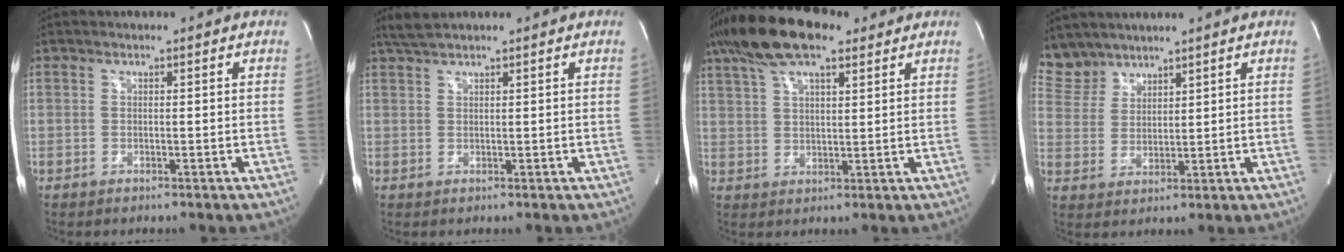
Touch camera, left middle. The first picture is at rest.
{"total": 2.6, "force": [2.4, -0.1, 1.2], "torque": [-0.029, 0.013, 0.049]}
{"total": 13.1, "force": [9.0, 4.1, 8.6], "torque": [-0.172, 0.036, 0.164]}
{"total": 5.3, "force": [4.9, 2.0, -0.2], "torque": [-0.004, 0.008, 0.114]}